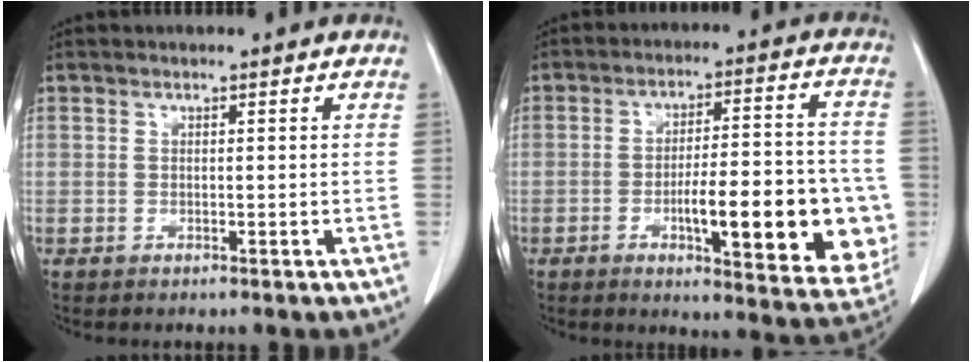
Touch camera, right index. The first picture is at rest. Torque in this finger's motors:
{"motor_torque": [1.64, -0.50, 0.67, 0.11]}